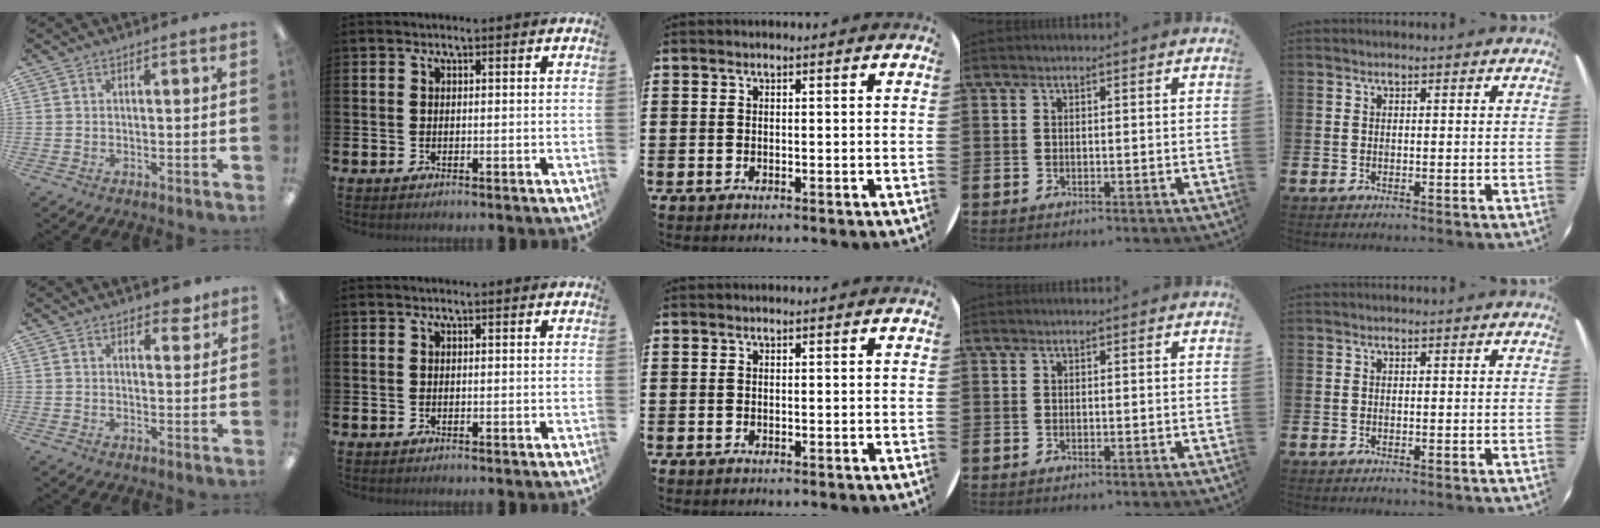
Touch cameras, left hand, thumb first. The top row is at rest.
{"thumb": {"total": 3.7, "force": [3.0, 1.5, 1.5], "torque": [-0.002, -0.017, 0.049]}}